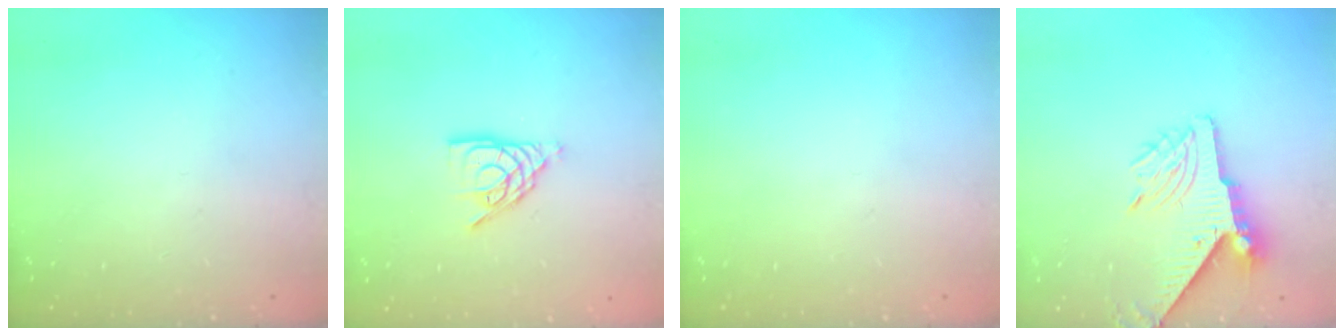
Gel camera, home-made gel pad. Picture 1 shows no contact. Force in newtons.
{"total": 9.0, "press": 8.9, "slide": 1.3}
{"total": 0.0}
{"total": 9.4, "press": 9.4, "slide": 1.2}